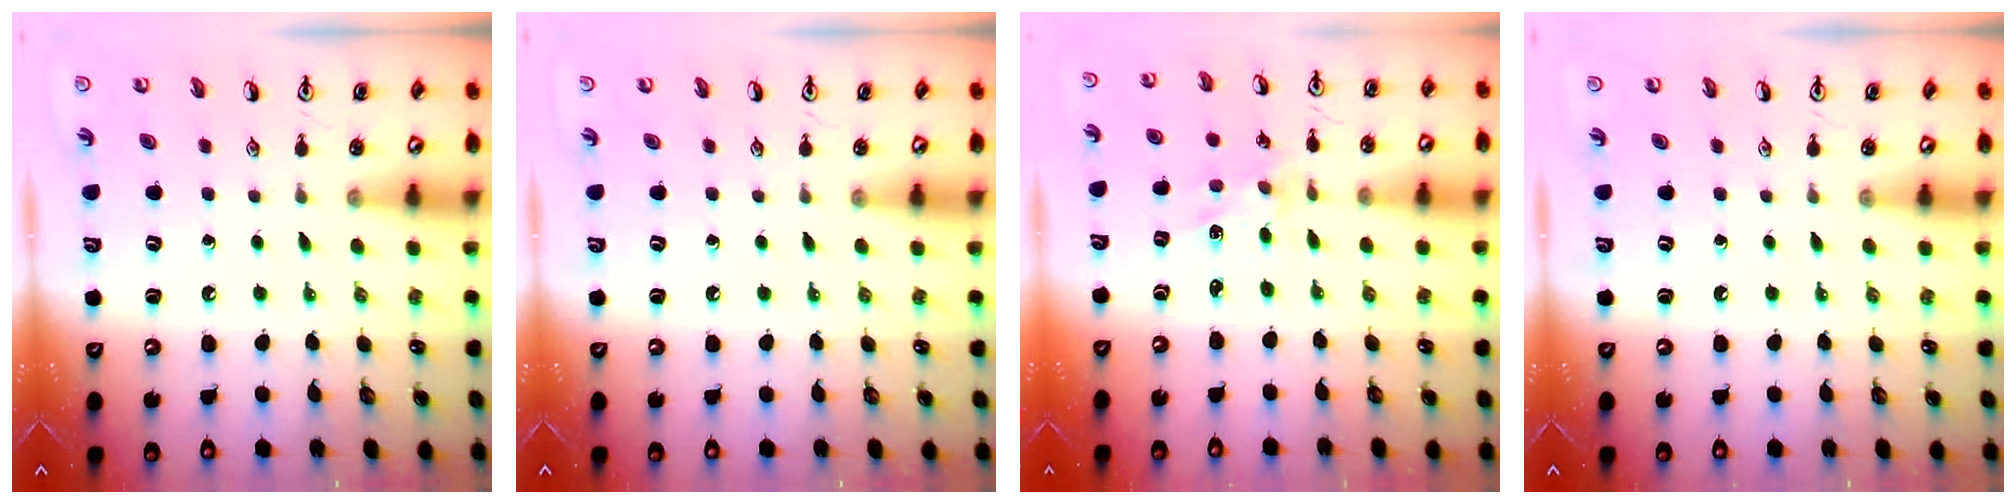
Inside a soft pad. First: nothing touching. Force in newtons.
{"total": 0.0}
{"total": 1.7, "press": 1.7, "slide": 0.3}
{"total": 0.0}